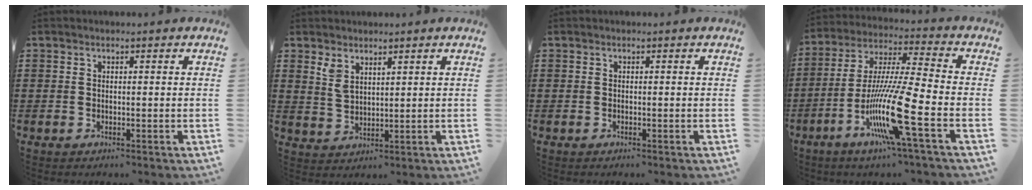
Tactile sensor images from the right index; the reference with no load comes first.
{"total": 3.1, "force": [2.3, 1.4, 1.6], "torque": [-0.036, 0.003, 0.043]}
{"total": 0.0}
{"total": 15.2, "force": [-6.5, 0.4, 13.8], "torque": [-0.293, -0.018, -0.128]}